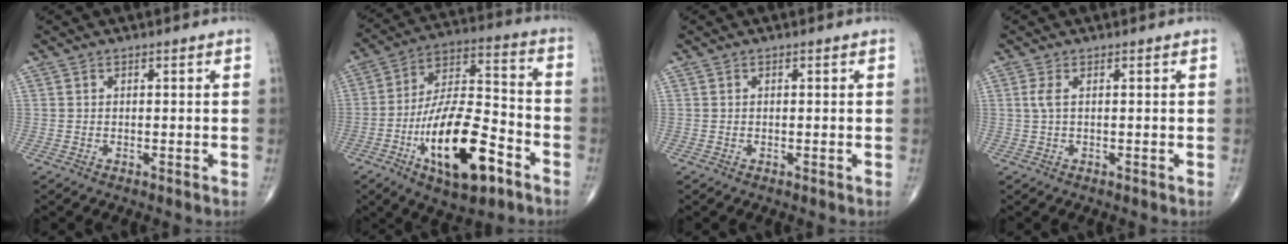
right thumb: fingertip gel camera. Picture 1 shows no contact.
{"total": 19.8, "force": [-8.5, 7.9, 16.0], "torque": [-0.270, 0.050, -0.142]}
{"total": 0.0}
{"total": 1.7, "force": [0.3, 0.4, 1.6], "torque": [-0.050, 0.005, 0.009]}